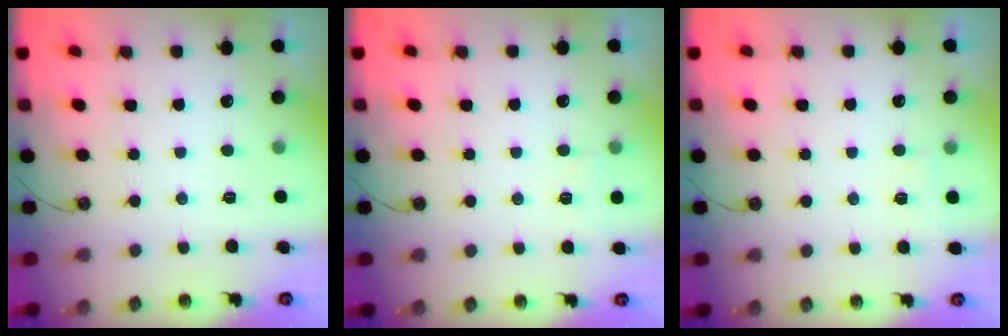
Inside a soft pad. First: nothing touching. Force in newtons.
{"total": 3.5, "press": 3.5, "slide": 0.6}
{"total": 3.2, "press": 3.2, "slide": 0.7}